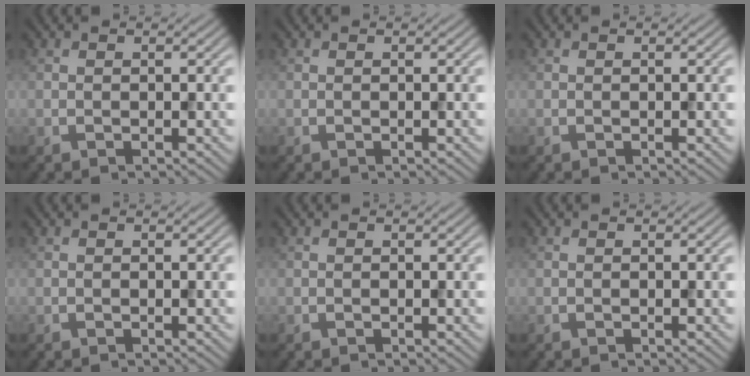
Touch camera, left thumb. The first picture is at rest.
{"total": 0.0}
{"total": 0.0}
{"total": 0.0}
{"total": 0.0}
{"total": 0.0}